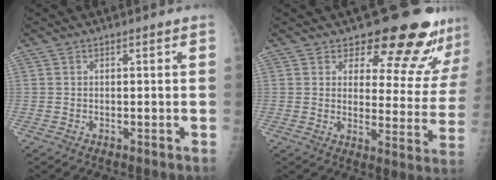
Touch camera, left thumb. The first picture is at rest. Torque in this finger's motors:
{"motor_torque": [0.27, 0.40, -0.22, -0.26, 0.07]}